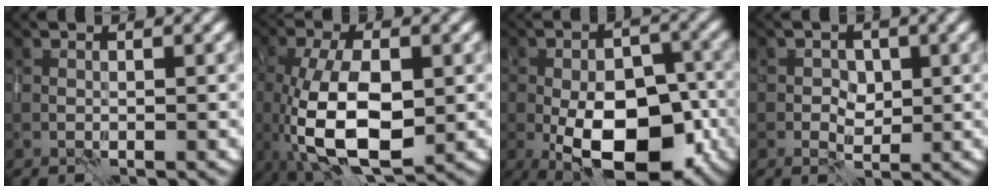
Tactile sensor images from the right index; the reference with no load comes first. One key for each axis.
{"total": 9.9, "fx": -2.2, "fy": 4.5, "fz": 8.6, "tx": -0.177, "ty": -0.009, "tz": -0.034}
{"total": 12.9, "fx": -4.5, "fy": 6.8, "fz": 10.1, "tx": -0.149, "ty": -0.012, "tz": -0.071}
{"total": 2.5, "fx": 0.0, "fy": 2.0, "fz": 1.5, "tx": -0.022, "ty": -0.002, "tz": -0.003}